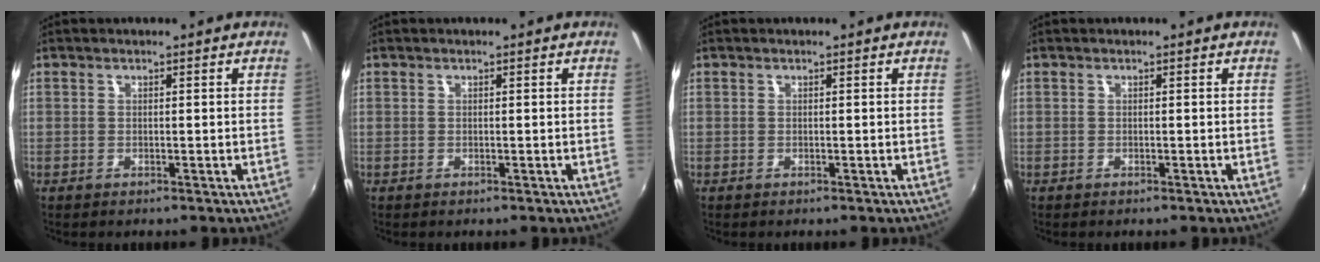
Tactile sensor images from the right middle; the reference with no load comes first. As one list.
[{"total": 0.0}, {"total": 0.0}, {"total": 0.0}]